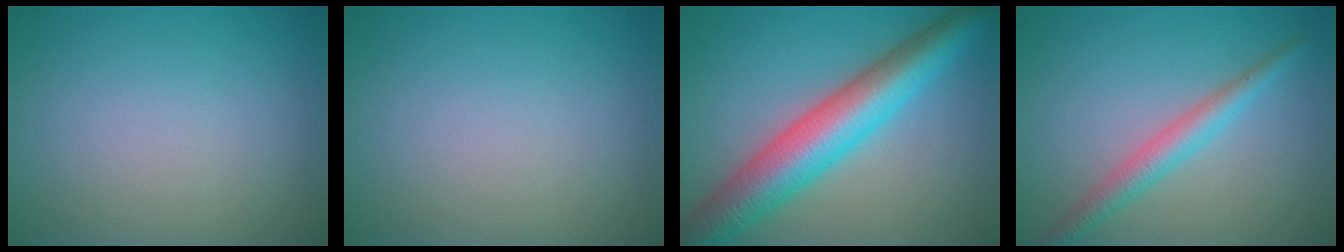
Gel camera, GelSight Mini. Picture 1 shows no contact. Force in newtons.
{"total": 0.0}
{"total": 8.9, "press": 8.9, "slide": 0.2}
{"total": 2.9, "press": 2.9, "slide": 0.1}